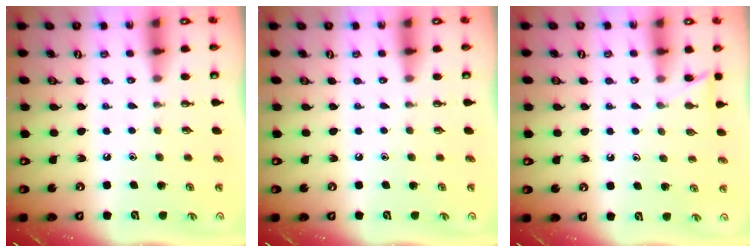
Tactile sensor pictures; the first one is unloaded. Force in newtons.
{"total": 0.0}
{"total": 5.1, "press": 5.1, "slide": 0.5}